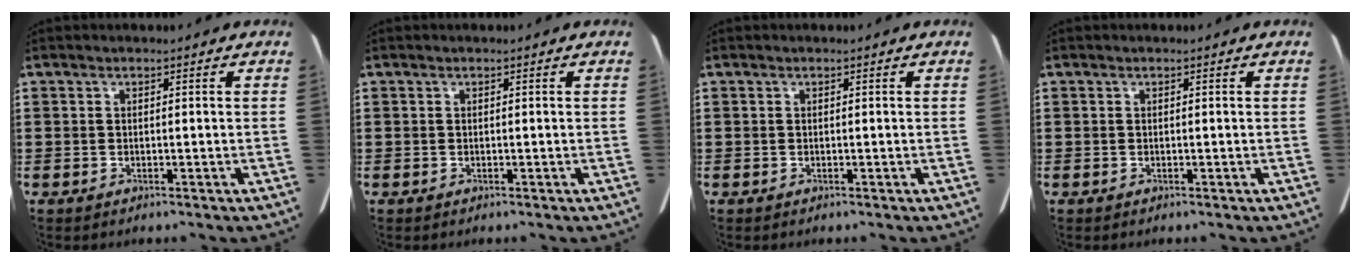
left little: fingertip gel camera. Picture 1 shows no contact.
{"total": 0.0}
{"total": 0.0}
{"total": 0.0}